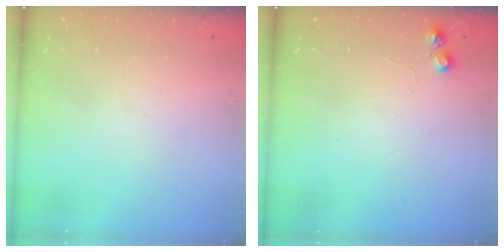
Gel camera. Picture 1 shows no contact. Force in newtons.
{"total": 4.6, "press": 4.6, "slide": 0.5}